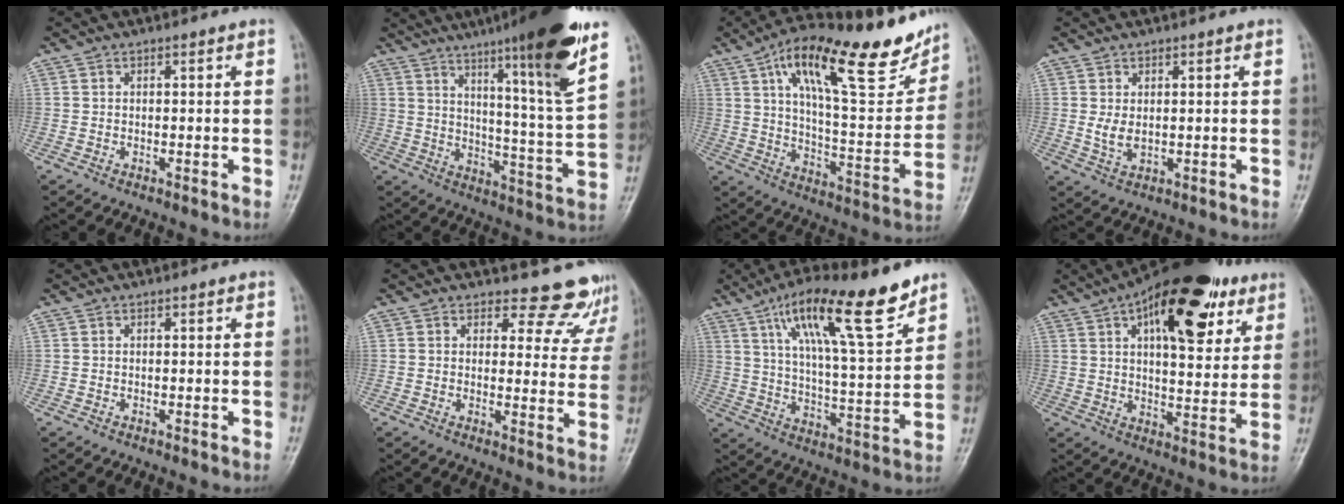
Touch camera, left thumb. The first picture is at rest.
{"total": 20.4, "force": [12.2, 1.1, 16.4], "torque": [-0.223, -0.060, 0.182]}
{"total": 25.5, "force": [15.1, 8.4, 18.7], "torque": [-0.246, -0.038, 0.241]}
{"total": 2.8, "force": [0.5, 1.5, 2.4], "torque": [-0.044, -0.006, 0.017]}
{"total": 0.0}
{"total": 10.1, "force": [9.3, 3.9, -0.2], "torque": [0.055, -0.075, 0.082]}
{"total": 19.0, "force": [11.9, 3.8, 14.3], "torque": [-0.217, -0.047, 0.202]}
{"total": 22.7, "force": [11.1, 10.0, 17.0], "torque": [-0.222, -0.017, 0.167]}